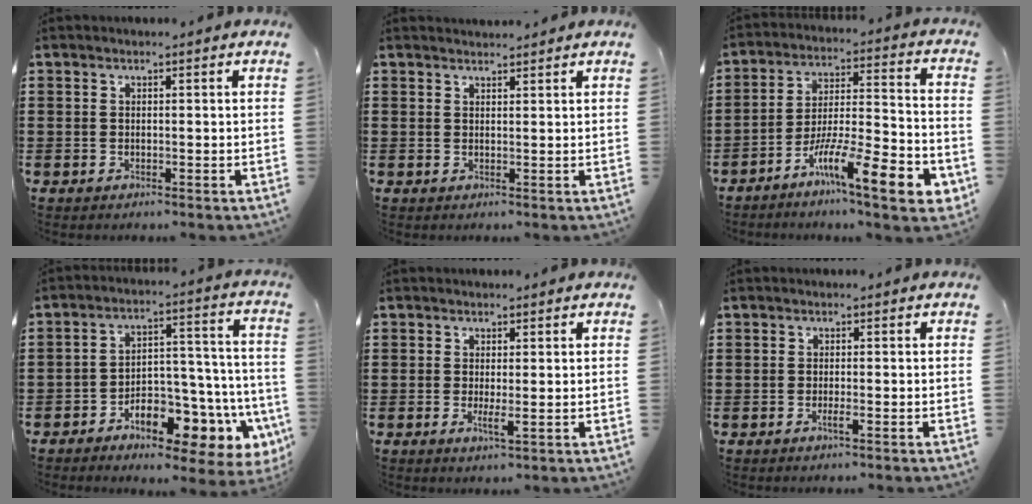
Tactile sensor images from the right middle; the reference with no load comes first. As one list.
[{"total": 1.3, "force": [1.3, 0.1, 0.0], "torque": [-0.003, 0.001, 0.025]}, {"total": 13.1, "force": [-8.3, 2.2, 9.9], "torque": [-0.168, 0.011, -0.150]}, {"total": 9.5, "force": [-5.8, 4.9, 5.7], "torque": [-0.082, 0.007, -0.099]}, {"total": 1.8, "force": [-0.1, 0.4, 1.7], "torque": [-0.031, -0.003, -0.002]}, {"total": 1.1, "force": [-0.7, 0.1, 0.8], "torque": [-0.016, -0.004, -0.012]}]